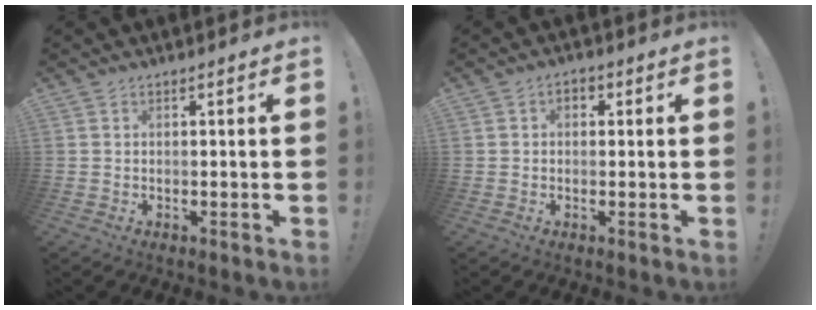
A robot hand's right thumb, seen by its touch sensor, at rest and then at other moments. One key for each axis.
{"total": 2.2, "fx": -0.1, "fy": 1.6, "fz": 1.5, "tx": -0.029, "ty": 0.007, "tz": -0.004}